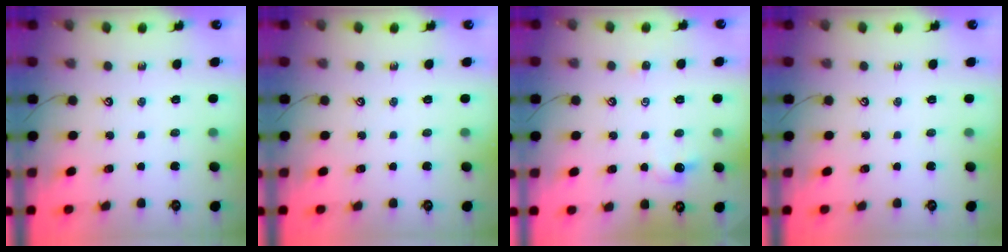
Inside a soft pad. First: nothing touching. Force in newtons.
{"total": 0.0}
{"total": 1.6, "press": 1.5, "slide": 0.4}
{"total": 0.0}